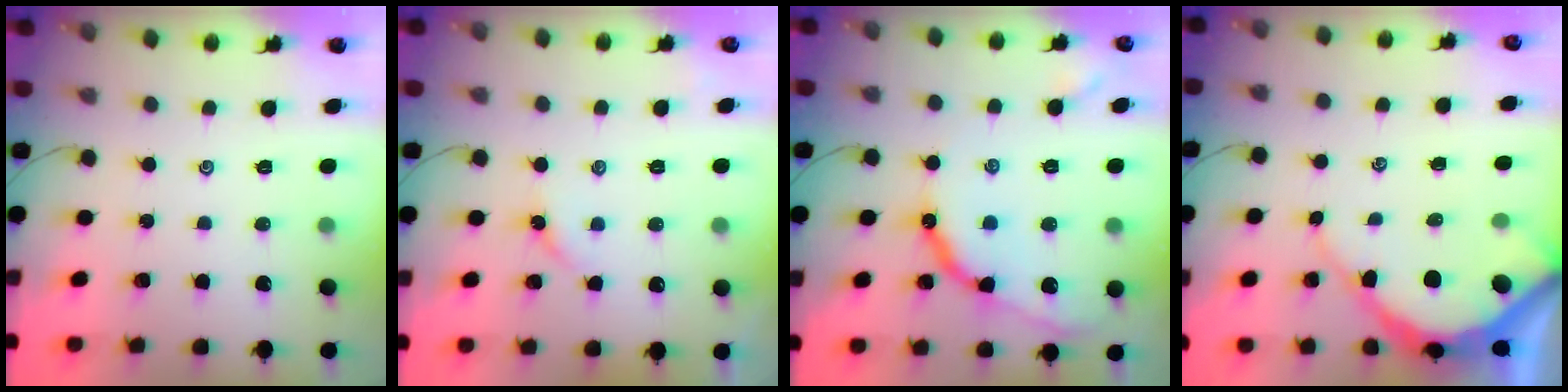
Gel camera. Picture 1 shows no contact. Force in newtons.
{"total": 2.7, "press": 2.7, "slide": 0.5}
{"total": 10.6, "press": 10.5, "slide": 0.4}
{"total": 7.8, "press": 7.7, "slide": 0.7}